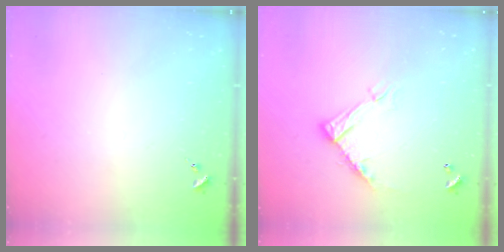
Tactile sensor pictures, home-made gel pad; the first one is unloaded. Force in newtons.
{"total": 11.8, "press": 11.8, "slide": 0.5}